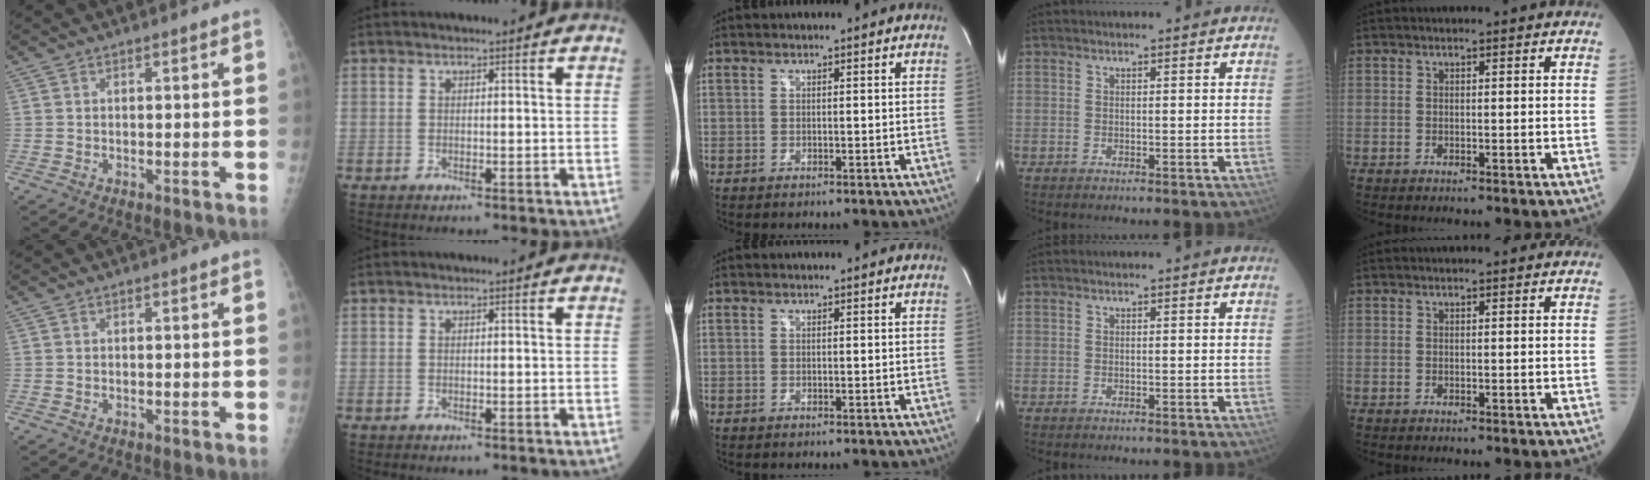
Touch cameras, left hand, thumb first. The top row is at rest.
{}